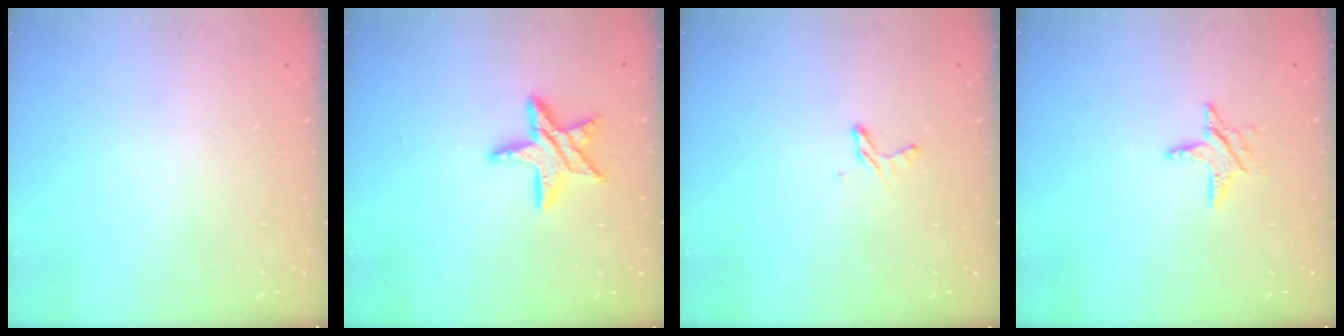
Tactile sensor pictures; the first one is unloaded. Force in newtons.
{"total": 13.0, "press": 13.0, "slide": 1.2}
{"total": 4.4, "press": 4.4, "slide": 0.4}
{"total": 6.9, "press": 6.9, "slide": 0.5}